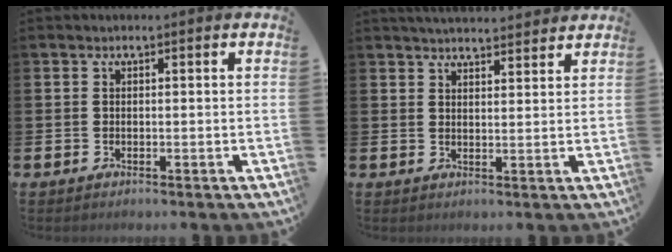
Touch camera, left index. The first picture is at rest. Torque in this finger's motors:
{"motor_torque": [1.09, -1.05, 0.06, 0.03]}